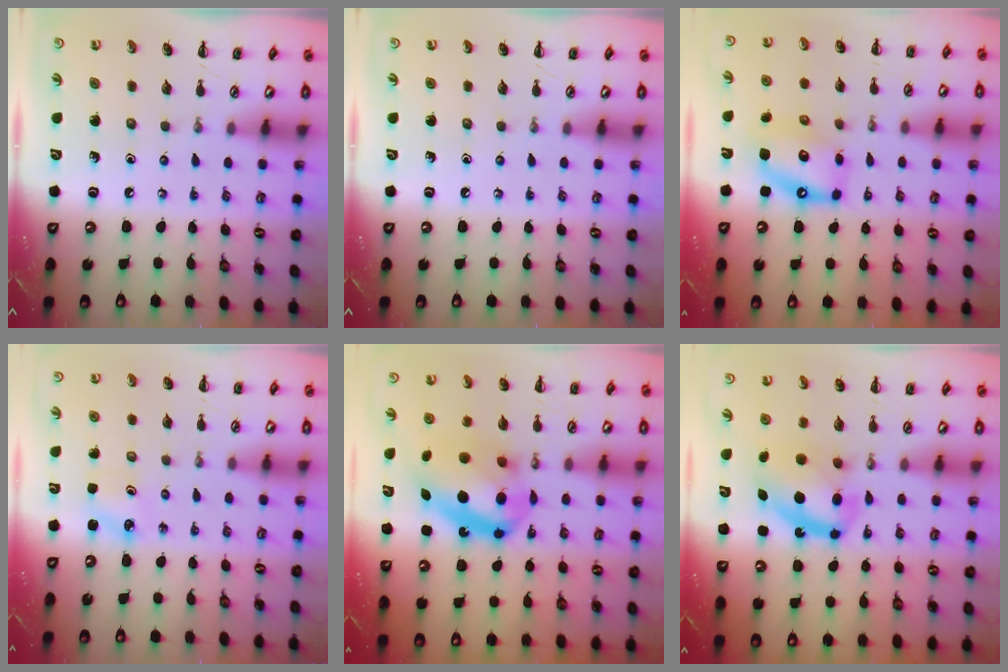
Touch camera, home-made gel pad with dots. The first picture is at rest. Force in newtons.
{"total": 0.0}
{"total": 13.5, "press": 13.1, "slide": 3.3}
{"total": 1.9, "press": 1.8, "slide": 0.5}
{"total": 17.0, "press": 16.5, "slide": 4.2}
{"total": 10.7, "press": 10.4, "slide": 2.4}